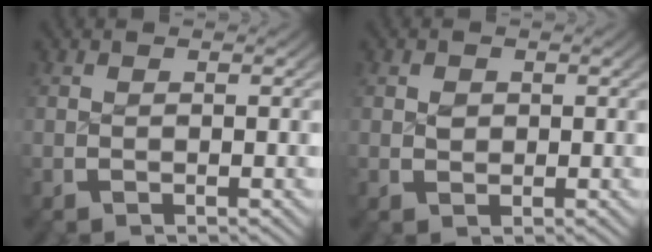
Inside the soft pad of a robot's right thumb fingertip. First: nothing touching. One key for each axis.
{"total": 1.1, "fx": 0.3, "fy": 0.9, "fz": 0.5, "tx": -0.011, "ty": -0.009, "tz": 0.010}